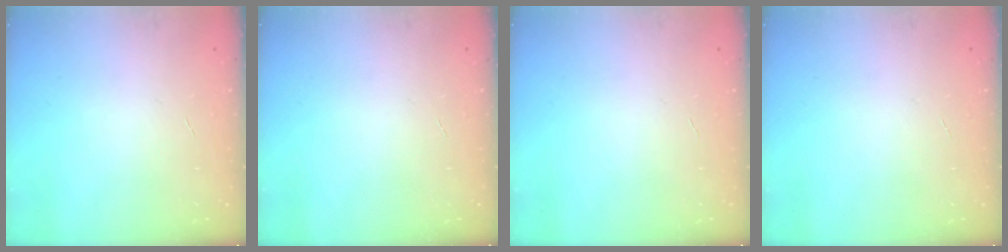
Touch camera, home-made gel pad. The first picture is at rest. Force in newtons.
{"total": 0.0}
{"total": 0.0}
{"total": 0.0}